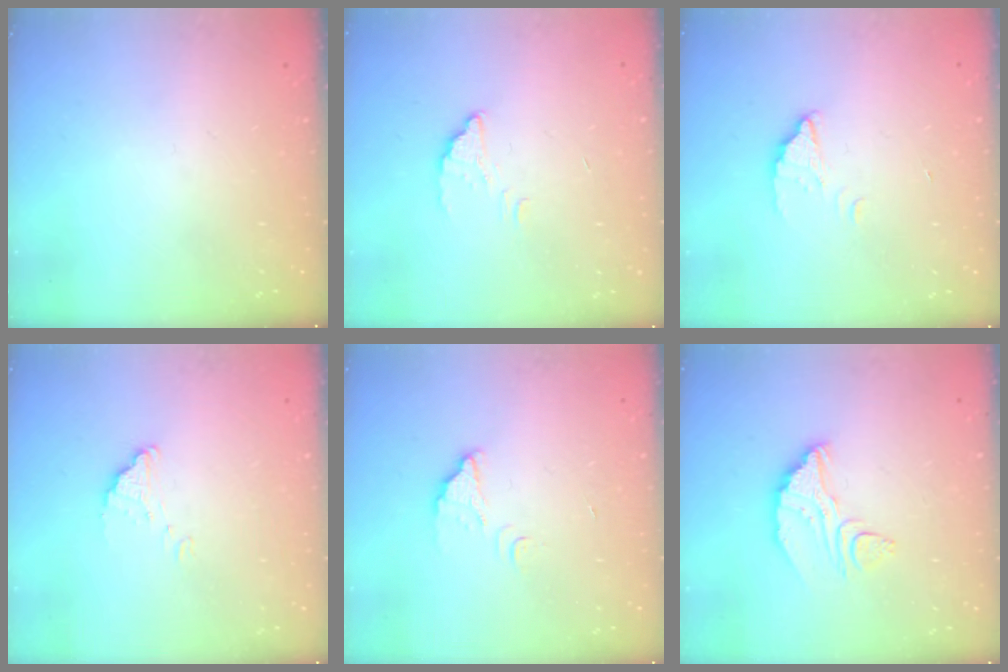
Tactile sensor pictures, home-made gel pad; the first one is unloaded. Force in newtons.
{"total": 1.8, "press": 1.8, "slide": 0.1}
{"total": 1.7, "press": 1.7, "slide": 0.1}
{"total": 1.5, "press": 1.5, "slide": 0.1}
{"total": 2.9, "press": 2.9, "slide": 0.2}
{"total": 9.7, "press": 9.6, "slide": 0.8}